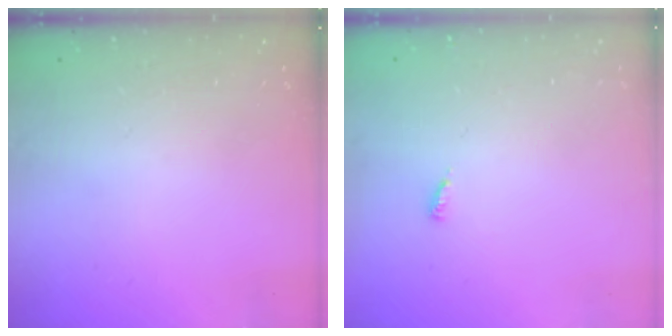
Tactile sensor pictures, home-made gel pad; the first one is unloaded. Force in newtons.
{"total": 2.9, "press": 2.9, "slide": 0.2}